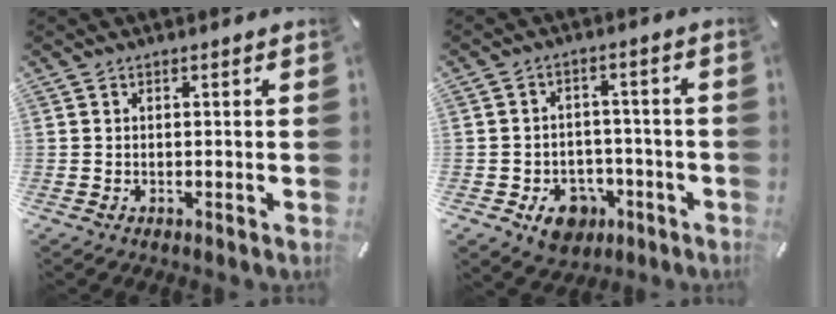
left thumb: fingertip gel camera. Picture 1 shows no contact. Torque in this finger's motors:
{"motor_torque": [-0.44, 0.53, 0.03, 0.03, 0.06]}